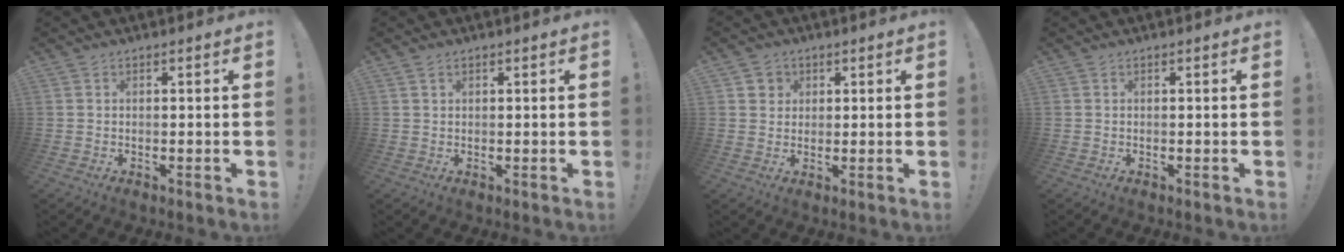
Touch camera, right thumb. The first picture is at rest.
{"total": 1.0, "force": [0.7, 0.6, 0.3], "torque": [0.000, -0.003, 0.012]}
{"total": 3.3, "force": [1.2, 3.0, 0.6], "torque": [-0.011, -0.002, 0.021]}
{"total": 0.0}